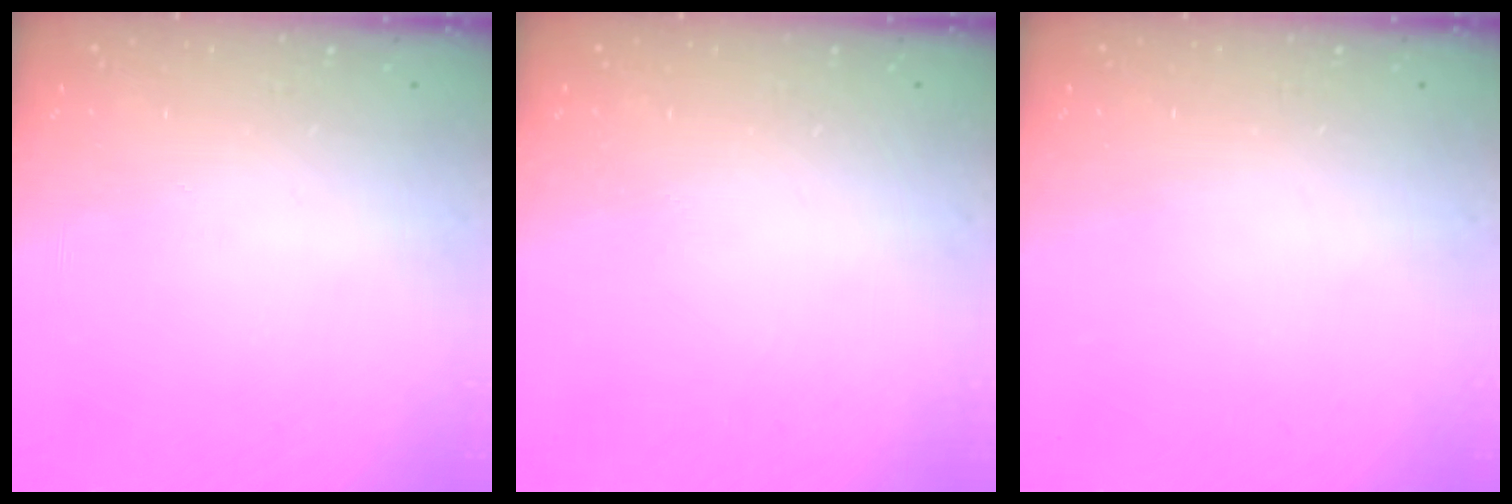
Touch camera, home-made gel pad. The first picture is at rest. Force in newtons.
{"total": 0.0}
{"total": 0.0}